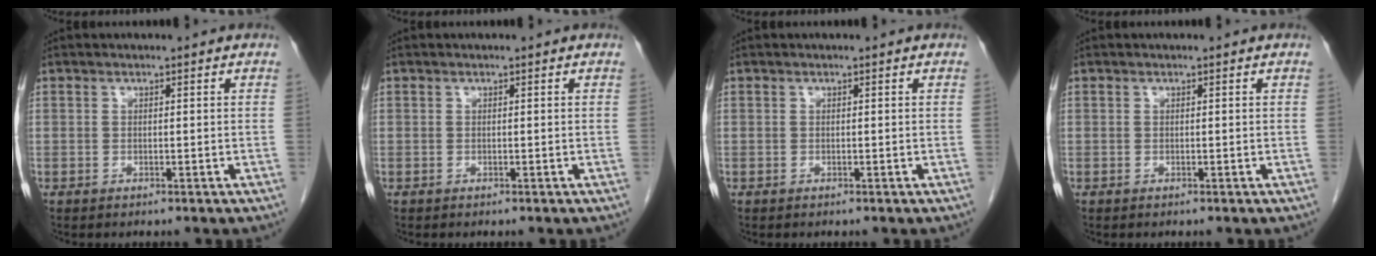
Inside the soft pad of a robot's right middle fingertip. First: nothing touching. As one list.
[{"total": 0.0}, {"total": 0.0}, {"total": 0.0}]